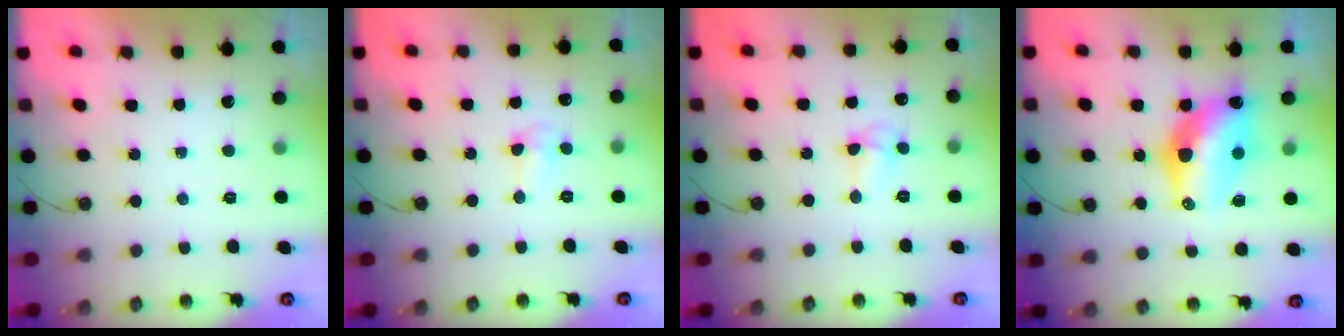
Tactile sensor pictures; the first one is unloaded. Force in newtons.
{"total": 4.7, "press": 4.6, "slide": 0.7}
{"total": 5.8, "press": 5.7, "slide": 0.7}
{"total": 14.3, "press": 13.5, "slide": 4.7}